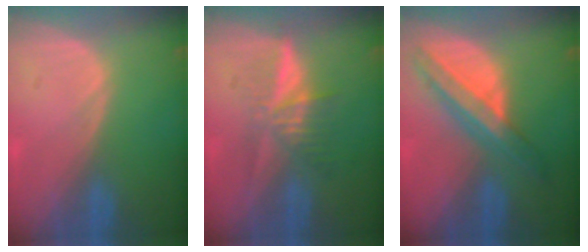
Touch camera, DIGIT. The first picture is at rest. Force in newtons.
{"total": 5.2, "press": 5.1, "slide": 1.0}
{"total": 8.2, "press": 7.0, "slide": 4.3}